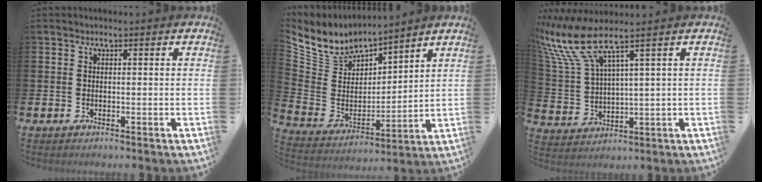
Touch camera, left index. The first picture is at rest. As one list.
[{"total": 6.9, "force": [6.5, 2.3, 0.0], "torque": [-0.048, -0.059, 0.114]}, {"total": 8.7, "force": [6.4, 1.6, 5.7], "torque": [-0.142, -0.030, 0.109]}]